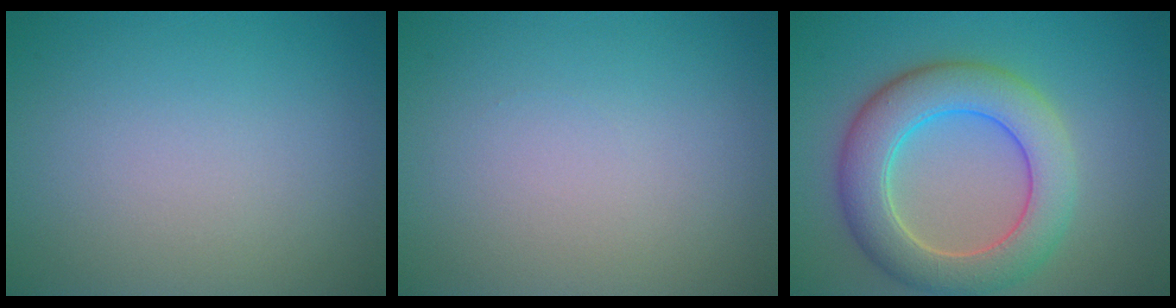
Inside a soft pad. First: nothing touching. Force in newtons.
{"total": 0.0}
{"total": 7.3, "press": 7.3, "slide": 0.1}